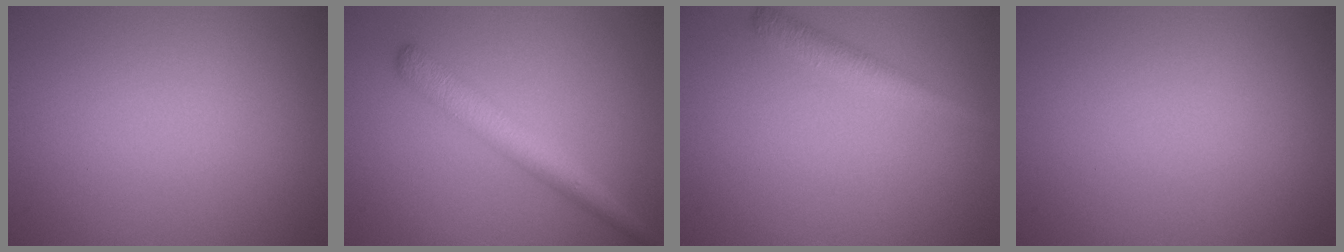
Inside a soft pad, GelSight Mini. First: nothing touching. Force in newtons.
{"total": 3.4, "press": 3.4, "slide": 0.1}
{"total": 2.2, "press": 2.2, "slide": 0.1}
{"total": 0.0}